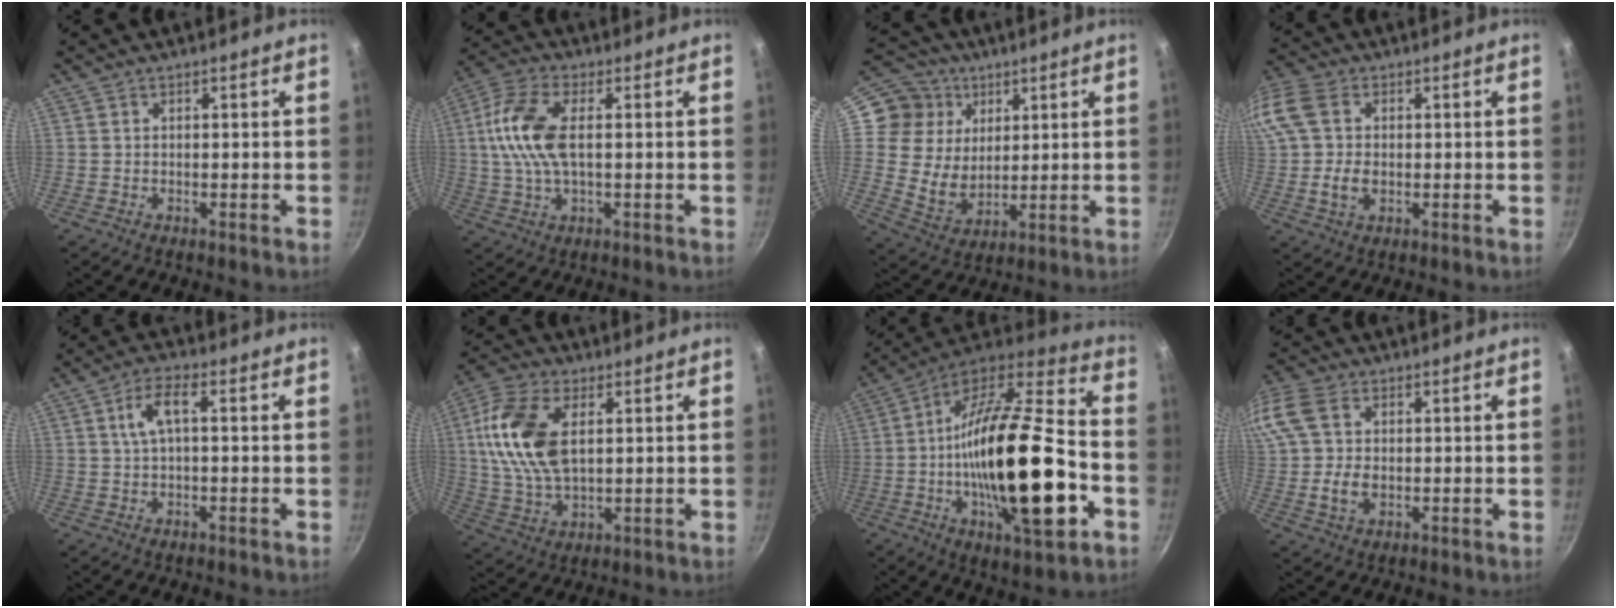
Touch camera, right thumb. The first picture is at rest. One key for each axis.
{"total": 11.6, "fx": 1.2, "fy": 5.6, "fz": 10.1, "tx": -0.216, "ty": 0.015, "tz": 0.012}
{"total": 13.1, "fx": 4.8, "fy": 11.1, "fz": 5.1, "tx": -0.063, "ty": -0.015, "tz": 0.089}
{"total": 14.1, "fx": 0.9, "fy": 10.6, "fz": 9.2, "tx": -0.215, "ty": 0.022, "tz": 0.007}
{"total": 5.7, "fx": 0.7, "fy": 2.1, "fz": 5.3, "tx": -0.113, "ty": 0.015, "tz": 0.007}
{"total": 15.2, "fx": 3.2, "fy": 8.5, "fz": 12.2, "tx": -0.237, "ty": -0.001, "tz": 0.058}
{"total": 30.5, "fx": -6.5, "fy": 10.7, "fz": 27.8, "tx": -0.465, "ty": 0.021, "tz": -0.113}
{"total": 13.1, "fx": 0.8, "fy": 9.6, "fz": 8.9, "tx": -0.201, "ty": 0.017, "tz": 0.007}